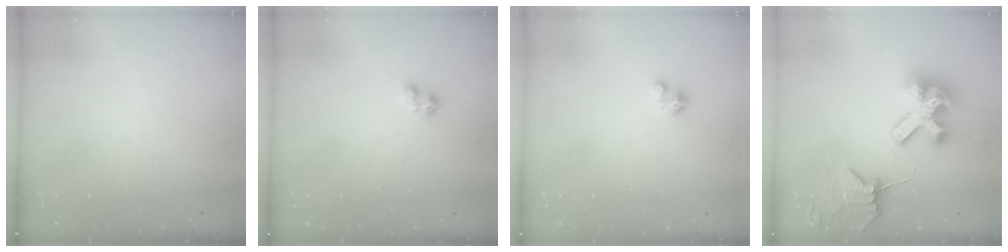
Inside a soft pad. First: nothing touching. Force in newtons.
{"total": 1.5, "press": 1.5, "slide": 0.3}
{"total": 1.2, "press": 1.2, "slide": 0.2}
{"total": 10.6, "press": 10.5, "slide": 1.4}